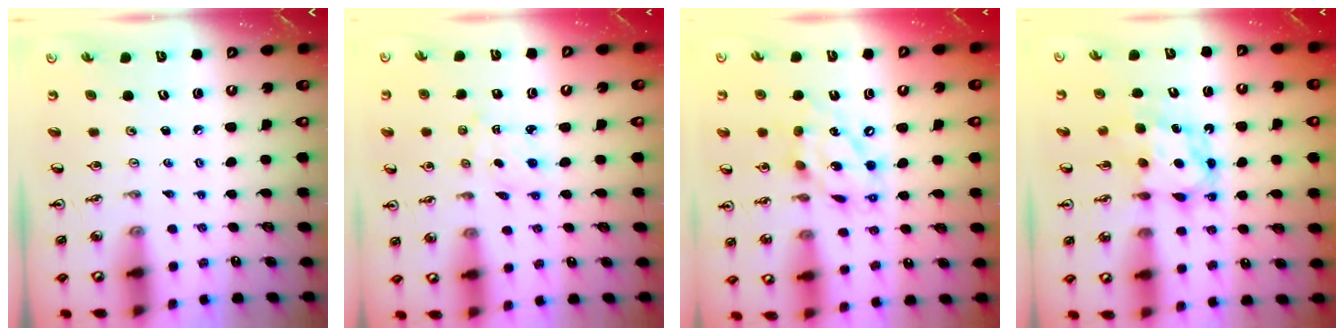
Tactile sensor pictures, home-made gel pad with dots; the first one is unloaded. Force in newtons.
{"total": 1.8, "press": 1.6, "slide": 0.6}
{"total": 13.8, "press": 13.8, "slide": 1.2}
{"total": 7.3, "press": 7.3, "slide": 0.2}